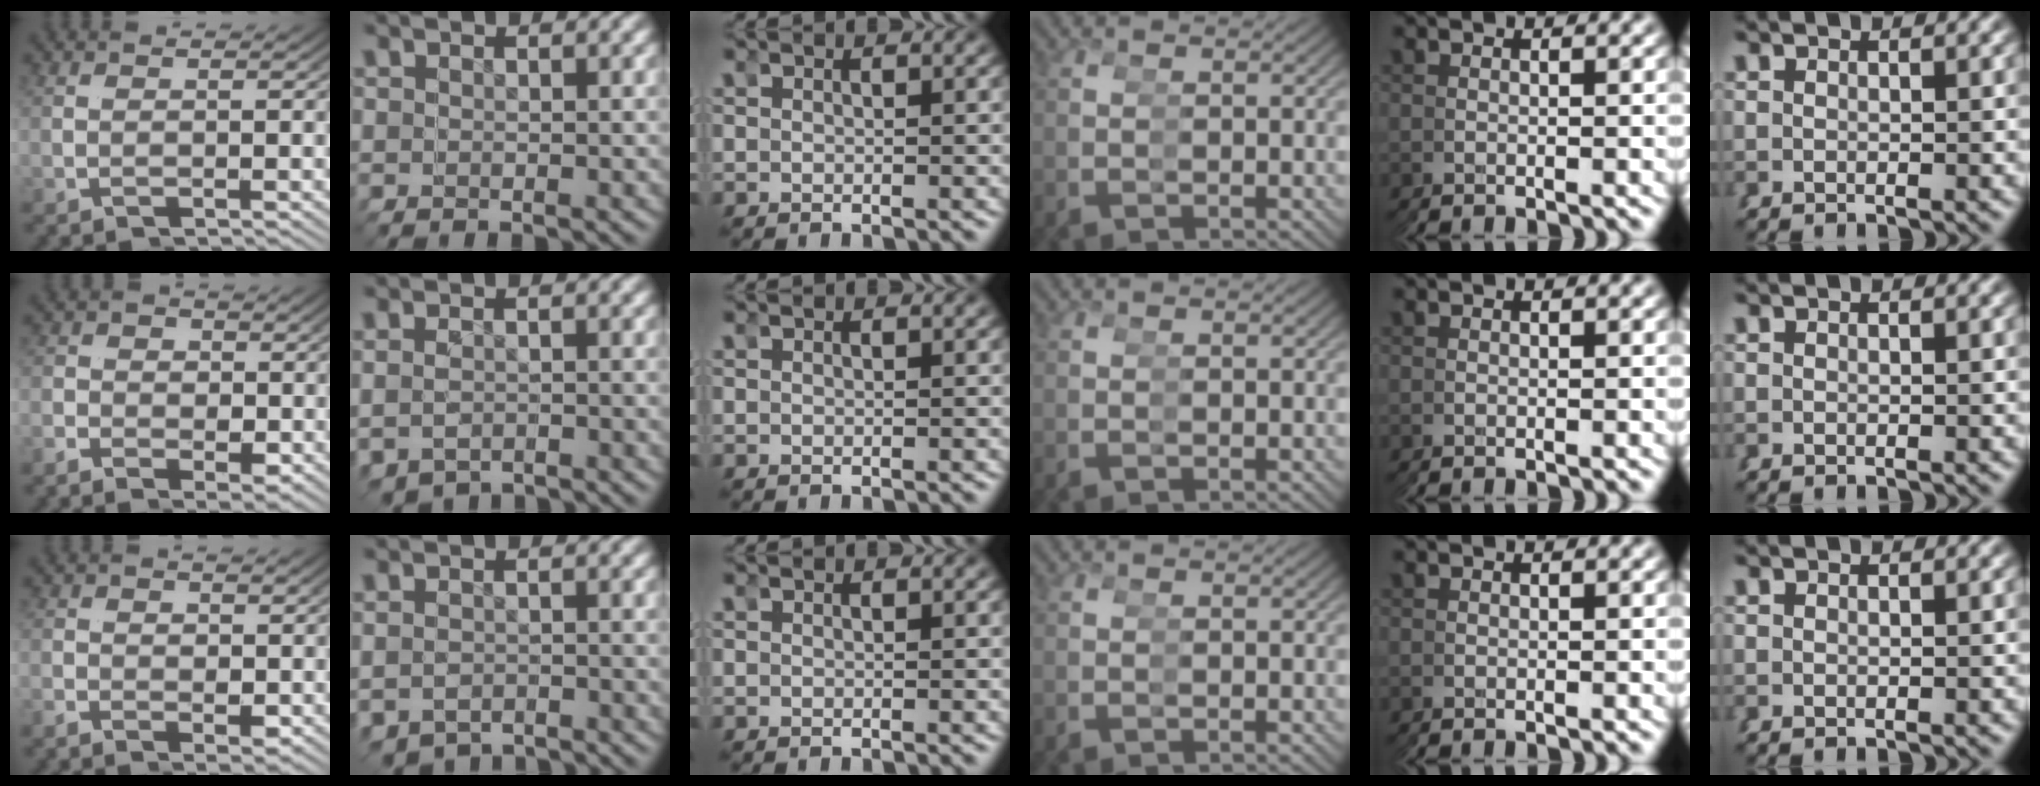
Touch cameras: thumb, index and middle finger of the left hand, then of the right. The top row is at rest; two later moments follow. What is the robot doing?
{"motion": "grasp_and_lifting", "object": "hoodie"}